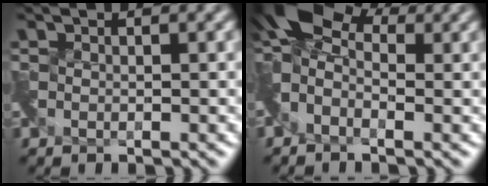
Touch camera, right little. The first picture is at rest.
{"total": 4.6, "force": [0.3, 3.3, 3.2], "torque": [-0.064, 0.020, -0.010]}